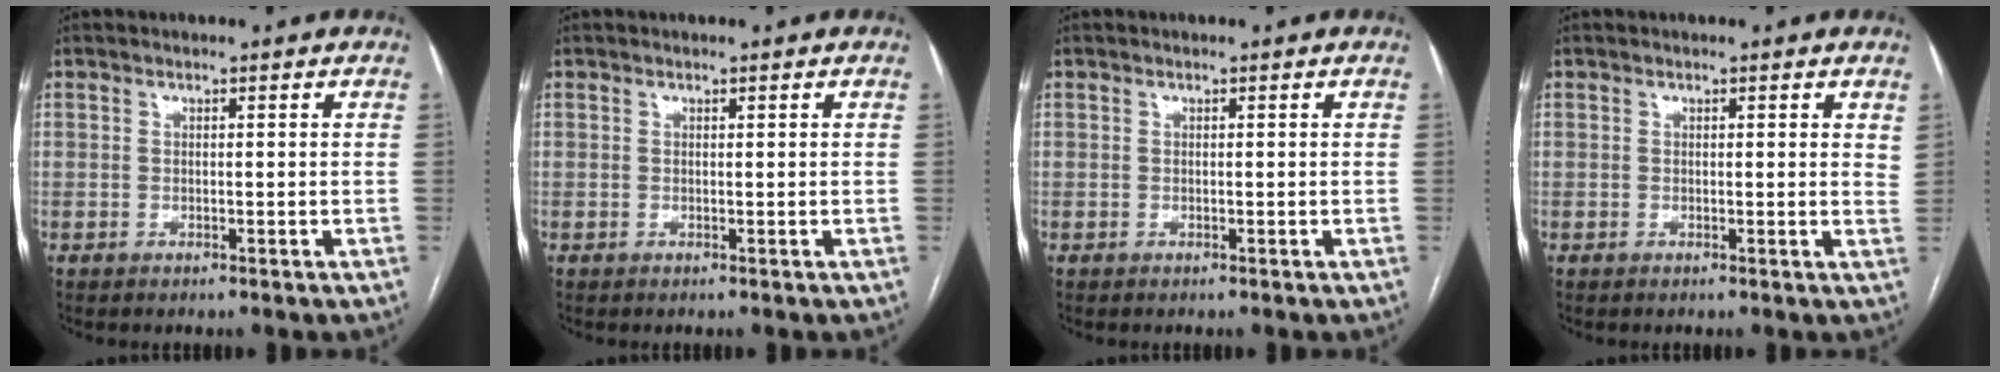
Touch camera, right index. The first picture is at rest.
{"total": 0.0}
{"total": 0.0}
{"total": 1.6, "force": [1.0, 0.6, 1.1], "torque": [-0.007, -0.001, 0.005]}